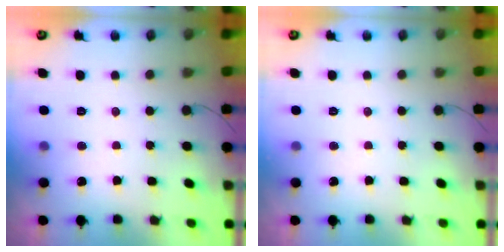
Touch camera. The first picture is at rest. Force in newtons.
{"total": 0.0}